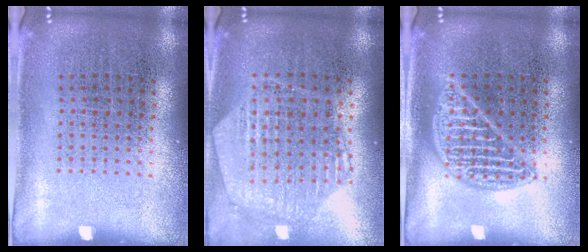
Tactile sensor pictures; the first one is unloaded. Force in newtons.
{"total": 1.1, "press": 1.1, "slide": 0.2}
{"total": 2.1, "press": 2.1, "slide": 0.2}